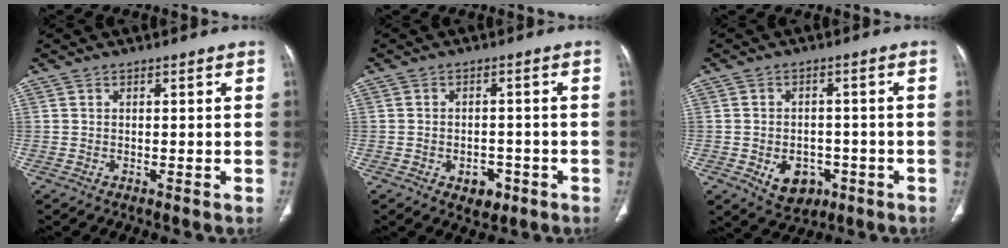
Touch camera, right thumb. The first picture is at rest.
{"total": 4.5, "force": [-2.1, 3.2, 2.5], "torque": [-0.016, 0.013, -0.021]}
{"total": 7.2, "force": [-2.6, 5.5, 3.9], "torque": [-0.038, 0.016, -0.027]}